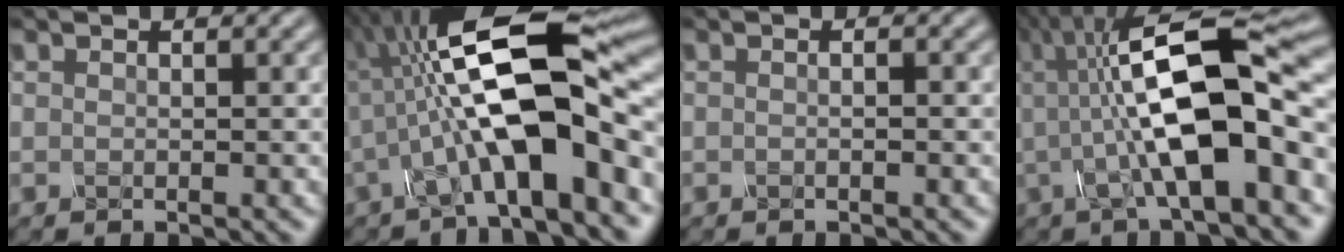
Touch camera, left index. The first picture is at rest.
{"total": 13.4, "force": [-1.3, 4.2, 12.6], "torque": [-0.217, 0.020, -0.035]}
{"total": 0.8, "force": [-0.2, 0.2, 0.7], "torque": [-0.010, -0.009, -0.009]}
{"total": 12.4, "force": [0.3, 3.5, 11.9], "torque": [-0.187, 0.019, -0.004]}